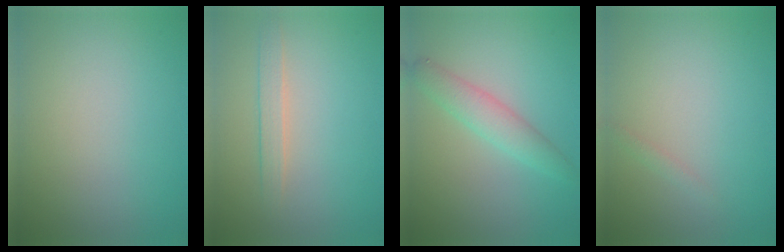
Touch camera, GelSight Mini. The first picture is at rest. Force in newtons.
{"total": 1.7, "press": 1.7, "slide": 0.0}
{"total": 2.8, "press": 2.8, "slide": 0.1}
{"total": 0.5, "press": 0.5, "slide": 0.0}